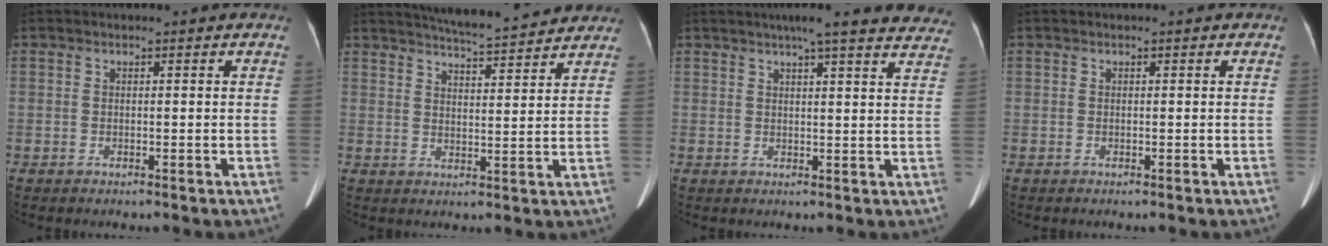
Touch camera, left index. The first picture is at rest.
{"total": 11.7, "force": [10.9, 0.7, 4.1], "torque": [-0.068, 0.010, 0.146]}
{"total": 18.6, "force": [16.4, 1.9, 8.5], "torque": [-0.105, -0.006, 0.182]}
{"total": 0.0}